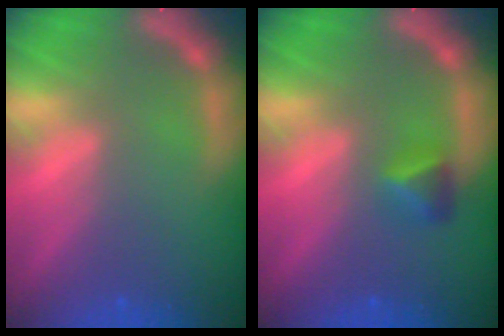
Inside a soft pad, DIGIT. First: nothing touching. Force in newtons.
{"total": 1.9}